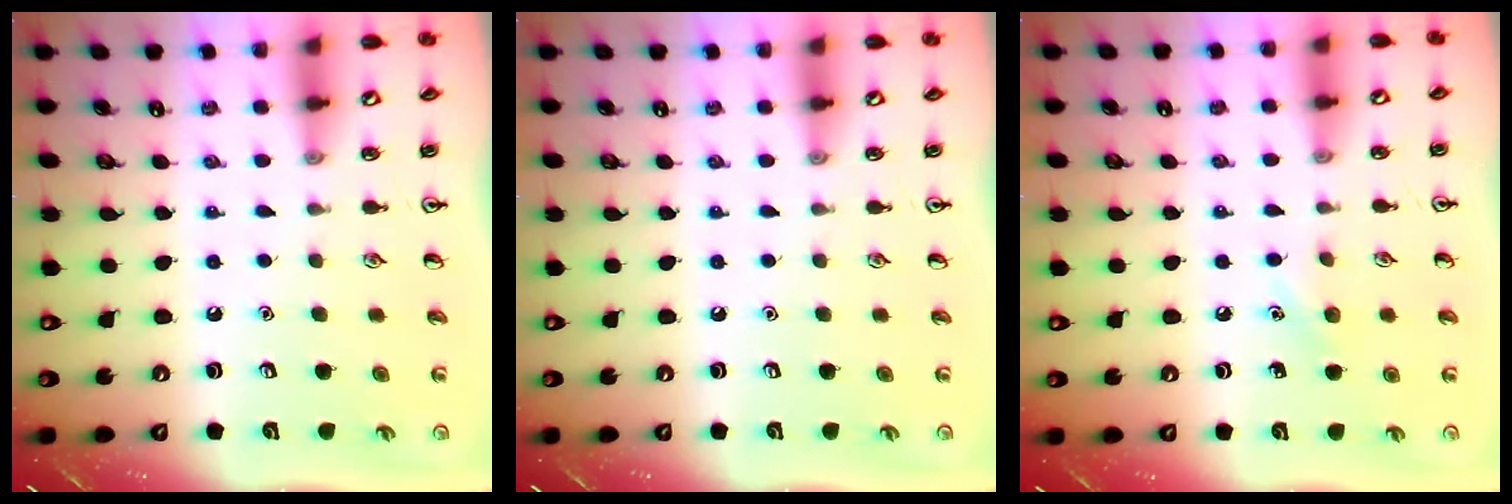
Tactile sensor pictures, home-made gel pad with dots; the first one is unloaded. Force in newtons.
{"total": 0.0}
{"total": 5.7, "press": 5.4, "slide": 1.9}